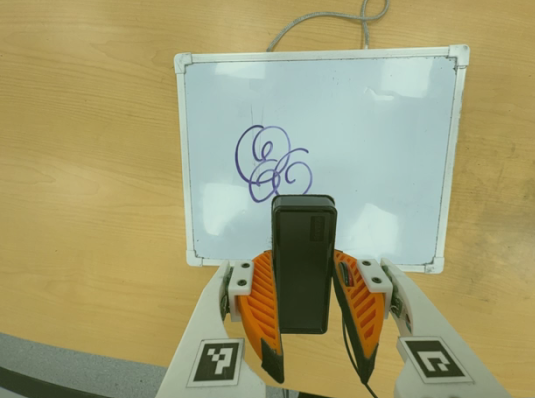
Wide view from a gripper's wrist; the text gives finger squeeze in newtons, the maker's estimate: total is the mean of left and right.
{"total": 3.5, "left": 2.0, "right": 5.1}